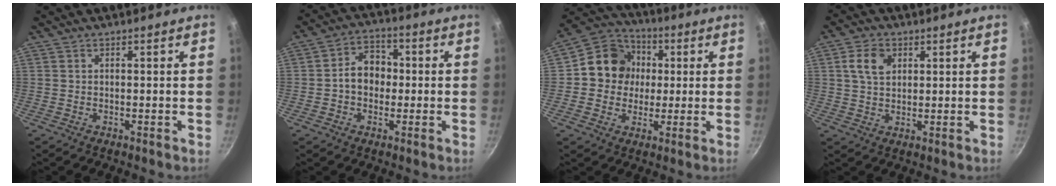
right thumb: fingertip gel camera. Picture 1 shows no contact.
{"total": 7.6, "force": [-0.4, 6.0, 4.7], "torque": [-0.037, 0.021, -0.016]}
{"total": 12.0, "force": [1.1, 10.9, 4.9], "torque": [-0.043, 0.019, -0.002]}
{"total": 5.8, "force": [2.0, 4.0, 3.7], "torque": [-0.057, 0.000, 0.035]}